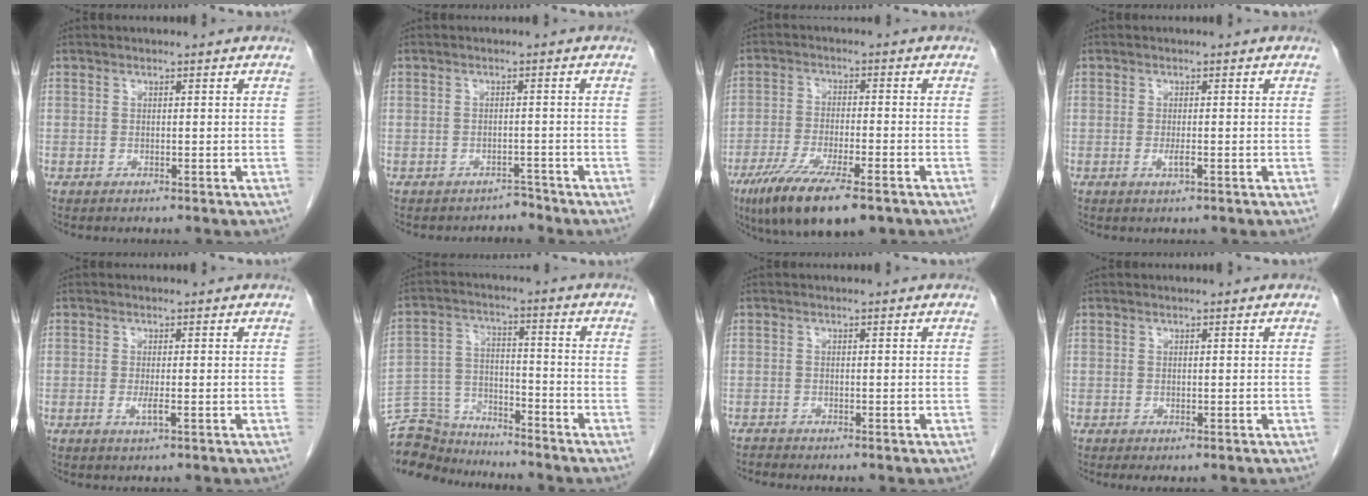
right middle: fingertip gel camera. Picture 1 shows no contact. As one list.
[{"total": 1.9, "force": [-1.7, 0.5, -0.7], "torque": [0.015, -0.001, -0.021]}, {"total": 13.3, "force": [-8.7, 2.9, 9.6], "torque": [-0.172, -0.032, -0.142]}, {"total": 1.3, "force": [-0.4, 0.1, 1.3], "torque": [-0.028, -0.003, -0.007]}, {"total": 1.6, "force": [-0.5, 0.1, 1.5], "torque": [-0.032, -0.005, -0.008]}, {"total": 11.3, "force": [-10.9, 2.7, 0.6], "torque": [-0.018, 0.026, -0.201]}, {"total": 0.8, "force": [-0.8, -0.2, -0.3], "torque": [-0.002, -0.008, -0.018]}, {"total": 0.9, "force": [-0.4, 0.4, 0.7], "torque": [-0.009, -0.004, -0.001]}]